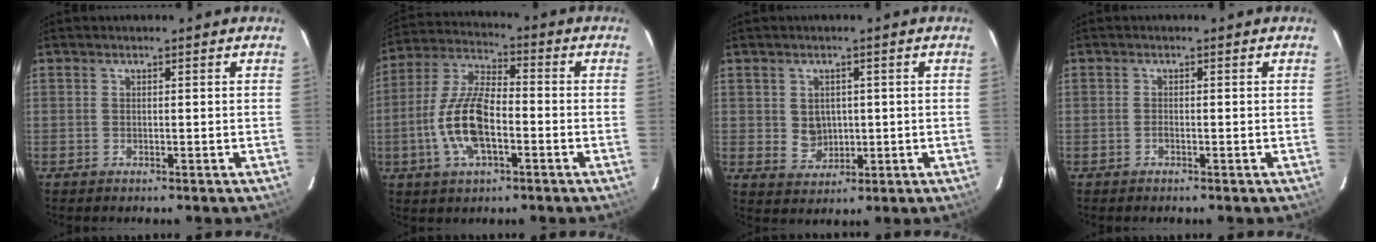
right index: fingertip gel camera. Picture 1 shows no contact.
{"total": 12.9, "force": [-3.6, 5.3, 11.2], "torque": [-0.239, 0.004, -0.070]}
{"total": 4.3, "force": [0.5, 3.9, 1.8], "torque": [-0.033, 0.004, 0.019]}
{"total": 0.6, "force": [-0.3, 0.3, 0.4], "torque": [-0.006, 0.002, -0.007]}